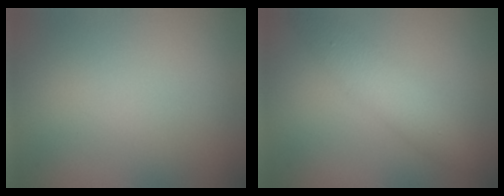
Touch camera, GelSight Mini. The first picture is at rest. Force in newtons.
{"total": 3.7, "press": 3.7, "slide": 0.1}